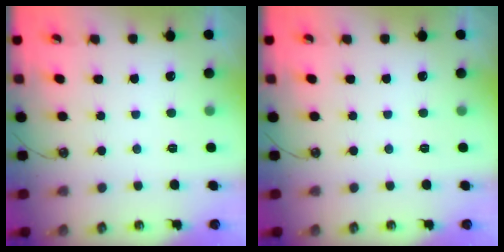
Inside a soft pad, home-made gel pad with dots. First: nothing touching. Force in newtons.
{"total": 0.0}